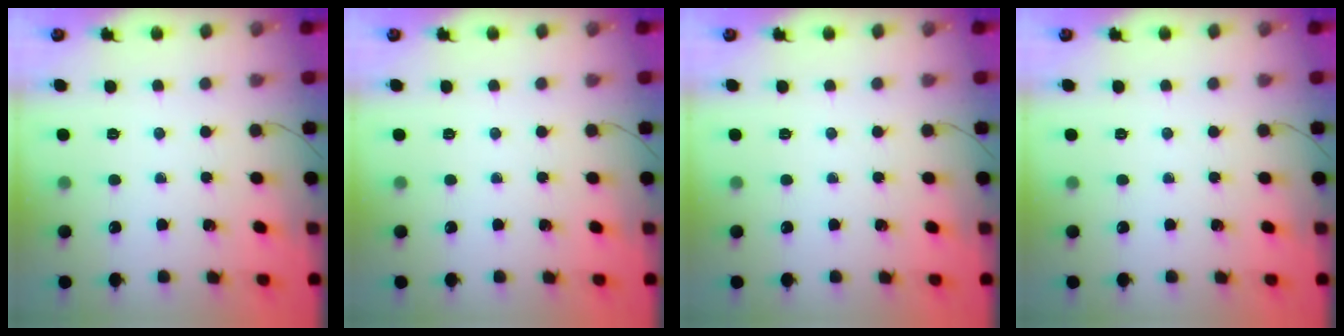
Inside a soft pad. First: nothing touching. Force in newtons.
{"total": 0.0}
{"total": 0.0}
{"total": 0.0}